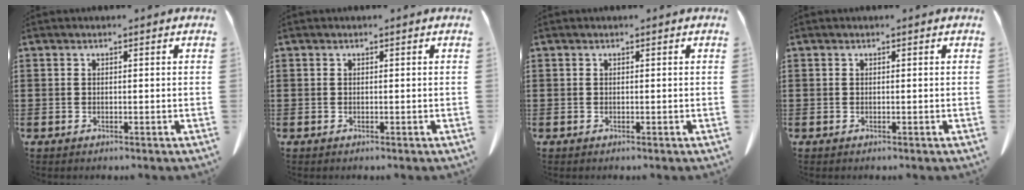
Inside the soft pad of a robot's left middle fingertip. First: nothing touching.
{"total": 0.0}
{"total": 0.0}
{"total": 0.0}